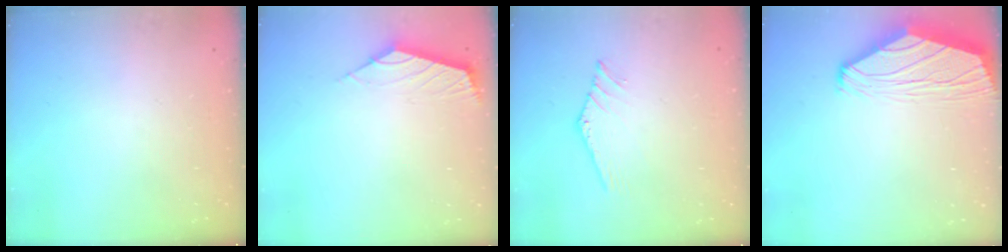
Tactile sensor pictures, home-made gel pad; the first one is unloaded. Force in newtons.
{"total": 2.6, "press": 2.6, "slide": 0.7}
{"total": 0.0}
{"total": 2.0, "press": 1.7, "slide": 0.9}